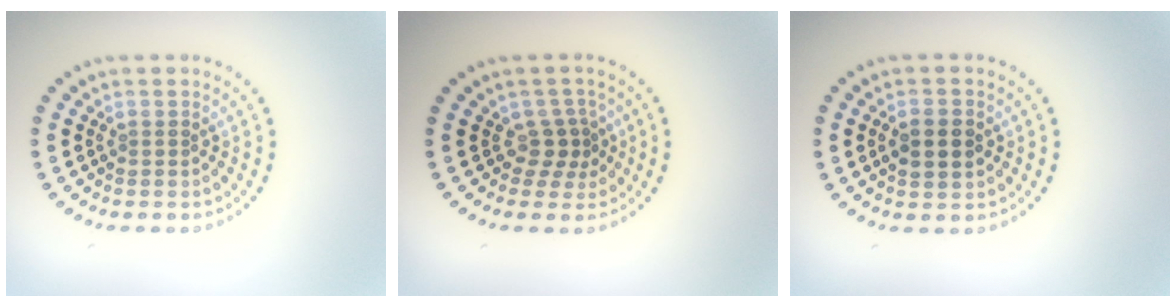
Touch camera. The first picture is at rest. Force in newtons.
{"total": 2.1, "press": 1.5, "slide": 1.4}
{"total": 2.6, "press": 2.6, "slide": 0.2}